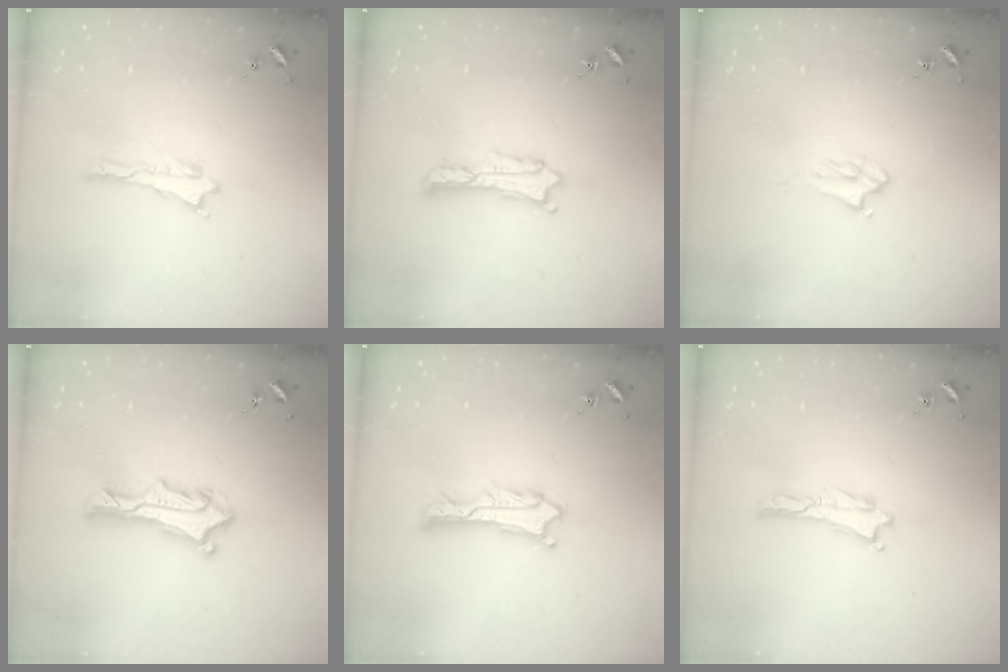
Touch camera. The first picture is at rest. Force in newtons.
{"total": 1.2, "press": 1.2, "slide": 0.2}
{"total": 2.2, "press": 2.2, "slide": 0.4}
{"total": 4.7, "press": 4.6, "slide": 0.3}
{"total": 1.2, "press": 1.2, "slide": 0.1}
{"total": 0.0}